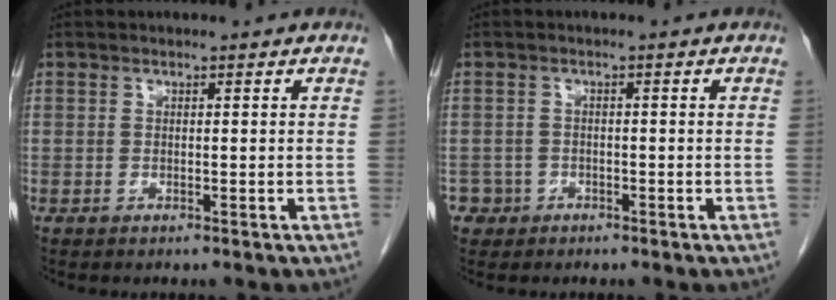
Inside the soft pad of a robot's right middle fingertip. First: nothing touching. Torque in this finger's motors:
{"motor_torque": [0.72, -0.60, 0.01, 0.02]}